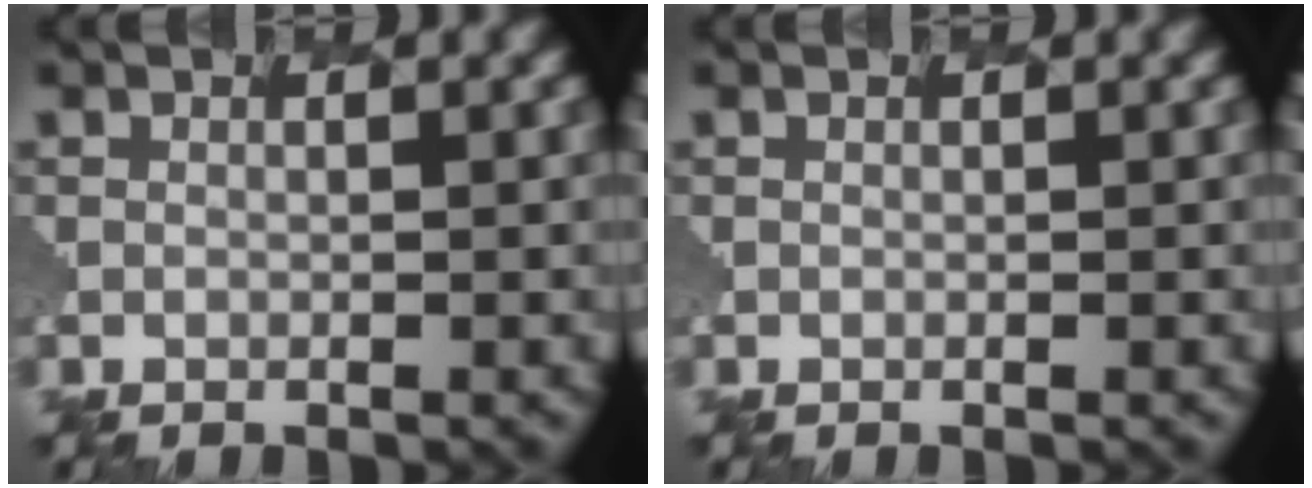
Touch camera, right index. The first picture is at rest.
{"total": 0.0}